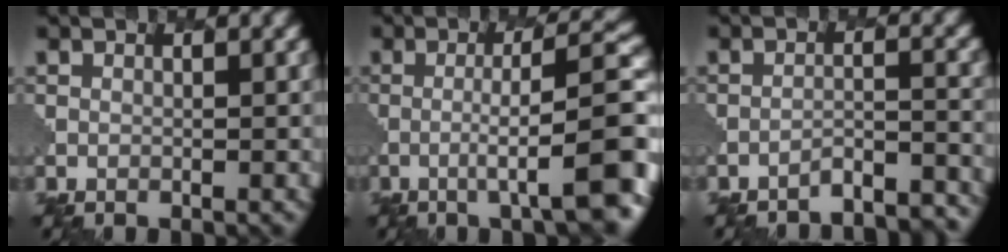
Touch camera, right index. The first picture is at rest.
{"total": 9.6, "force": [-2.6, 1.6, 9.1], "torque": [-0.116, 0.018, -0.043]}
{"total": 5.6, "force": [-5.4, 0.8, 1.4], "torque": [-0.018, 0.002, -0.076]}